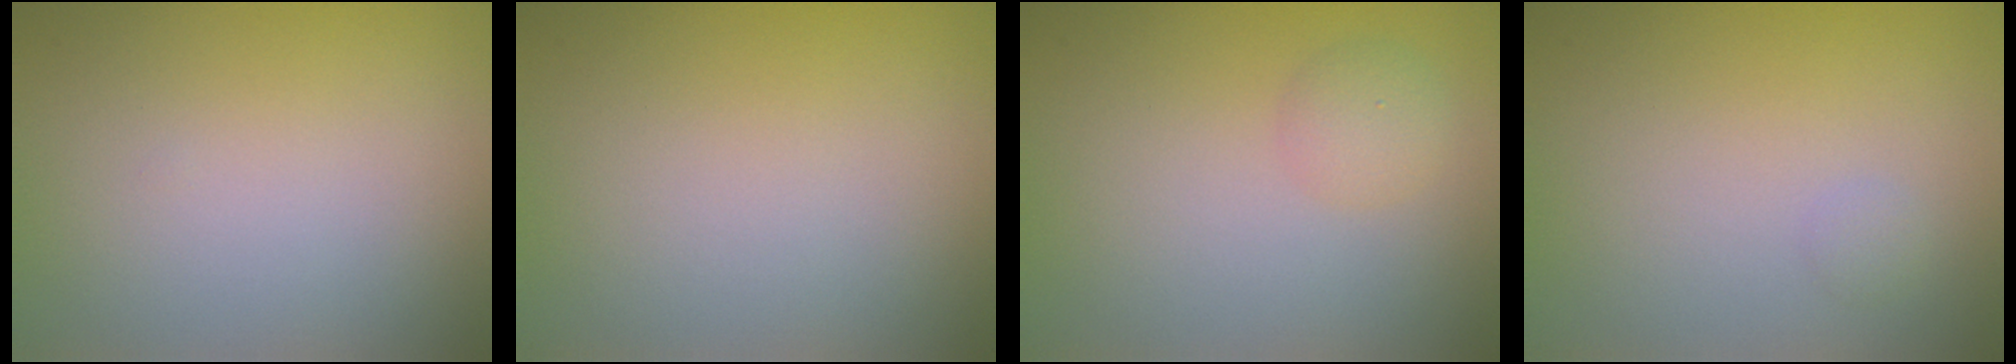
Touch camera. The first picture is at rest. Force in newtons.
{"total": 0.0}
{"total": 1.6, "press": 1.6, "slide": 0.1}
{"total": 0.6, "press": 0.6, "slide": 0.0}